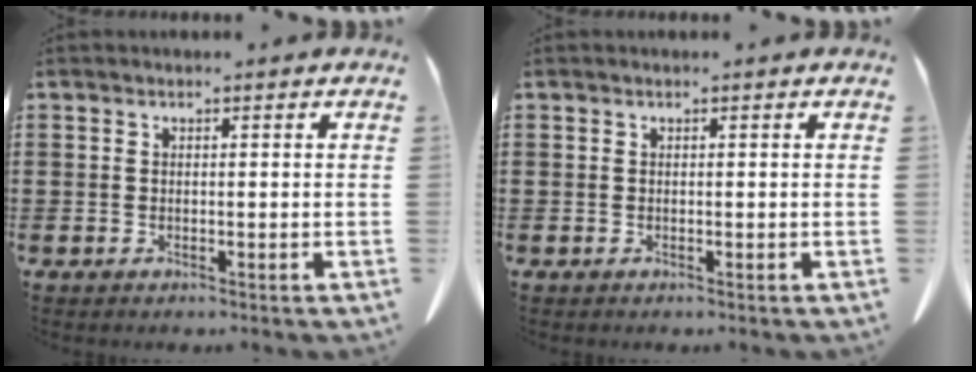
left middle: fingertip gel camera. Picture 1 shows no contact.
{"total": 0.0}